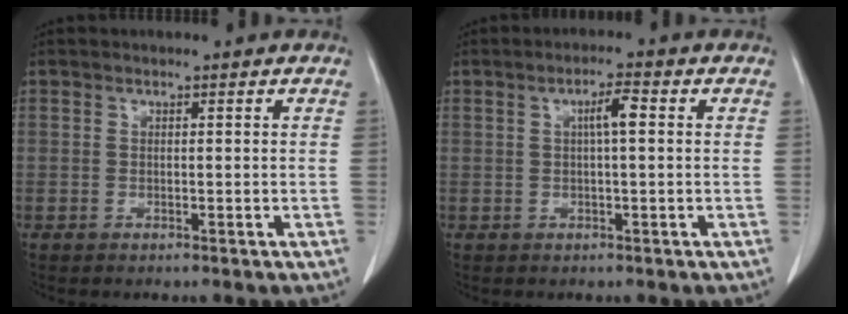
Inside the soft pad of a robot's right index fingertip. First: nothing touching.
{"total": 3.2, "force": [0.6, 0.3, 3.1], "torque": [-0.055, 0.006, 0.009]}